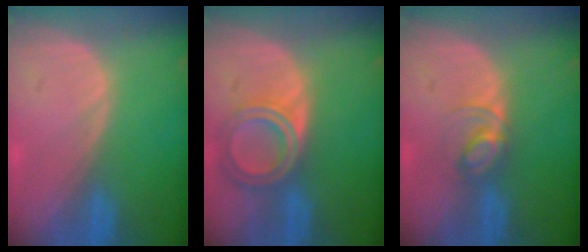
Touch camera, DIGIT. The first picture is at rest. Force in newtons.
{"total": 6.3, "press": 5.6, "slide": 2.9}
{"total": 3.9, "press": 3.9, "slide": 0.4}